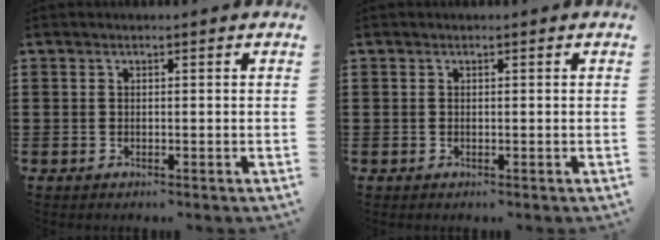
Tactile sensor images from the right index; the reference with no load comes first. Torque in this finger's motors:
{"motor_torque": [0.97, 1.17, 0.00, -0.01]}